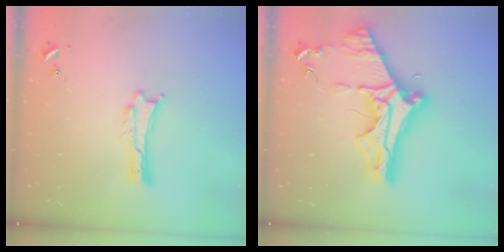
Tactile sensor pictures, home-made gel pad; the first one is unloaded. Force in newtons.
{"total": 11.8, "press": 11.7, "slide": 1.4}